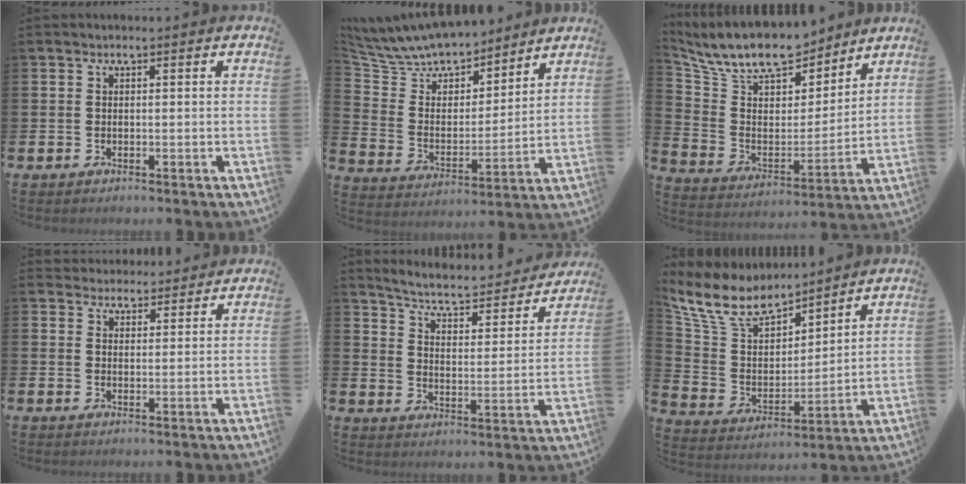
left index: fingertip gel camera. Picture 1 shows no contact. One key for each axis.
{"total": 9.5, "fx": 9.1, "fy": 2.5, "fz": 1.2, "tx": -0.080, "ty": -0.070, "tz": 0.164}
{"total": 12.1, "fx": 10.9, "fy": 3.9, "fz": 3.5, "tx": -0.111, "ty": -0.067, "tz": 0.195}
{"total": 3.4, "fx": 3.2, "fy": 1.1, "fz": -0.3, "tx": -0.001, "ty": -0.015, "tz": 0.058}
{"total": 5.4, "fx": 4.9, "fy": 1.0, "fz": 2.0, "tx": -0.065, "ty": -0.040, "tz": 0.076}
{"total": 10.7, "fx": 9.2, "fy": 4.3, "fz": 3.2, "tx": -0.117, "ty": -0.051, "tz": 0.169}